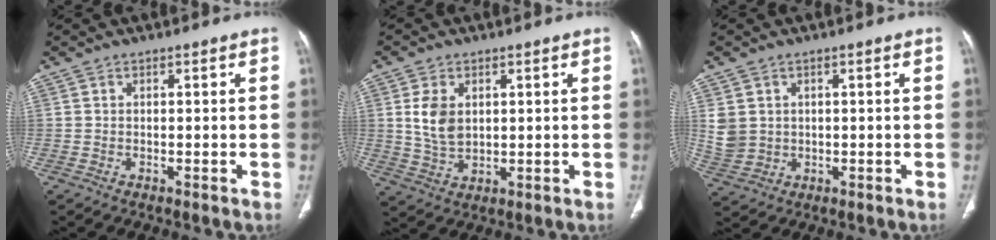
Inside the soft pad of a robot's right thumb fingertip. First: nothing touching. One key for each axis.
{"total": 6.8, "fx": 1.5, "fy": 4.5, "fz": 4.8, "tx": -0.082, "ty": -0.006, "tz": 0.036}
{"total": 5.4, "fx": 1.1, "fy": 4.7, "fz": 2.4, "tx": -0.045, "ty": -0.004, "tz": 0.036}